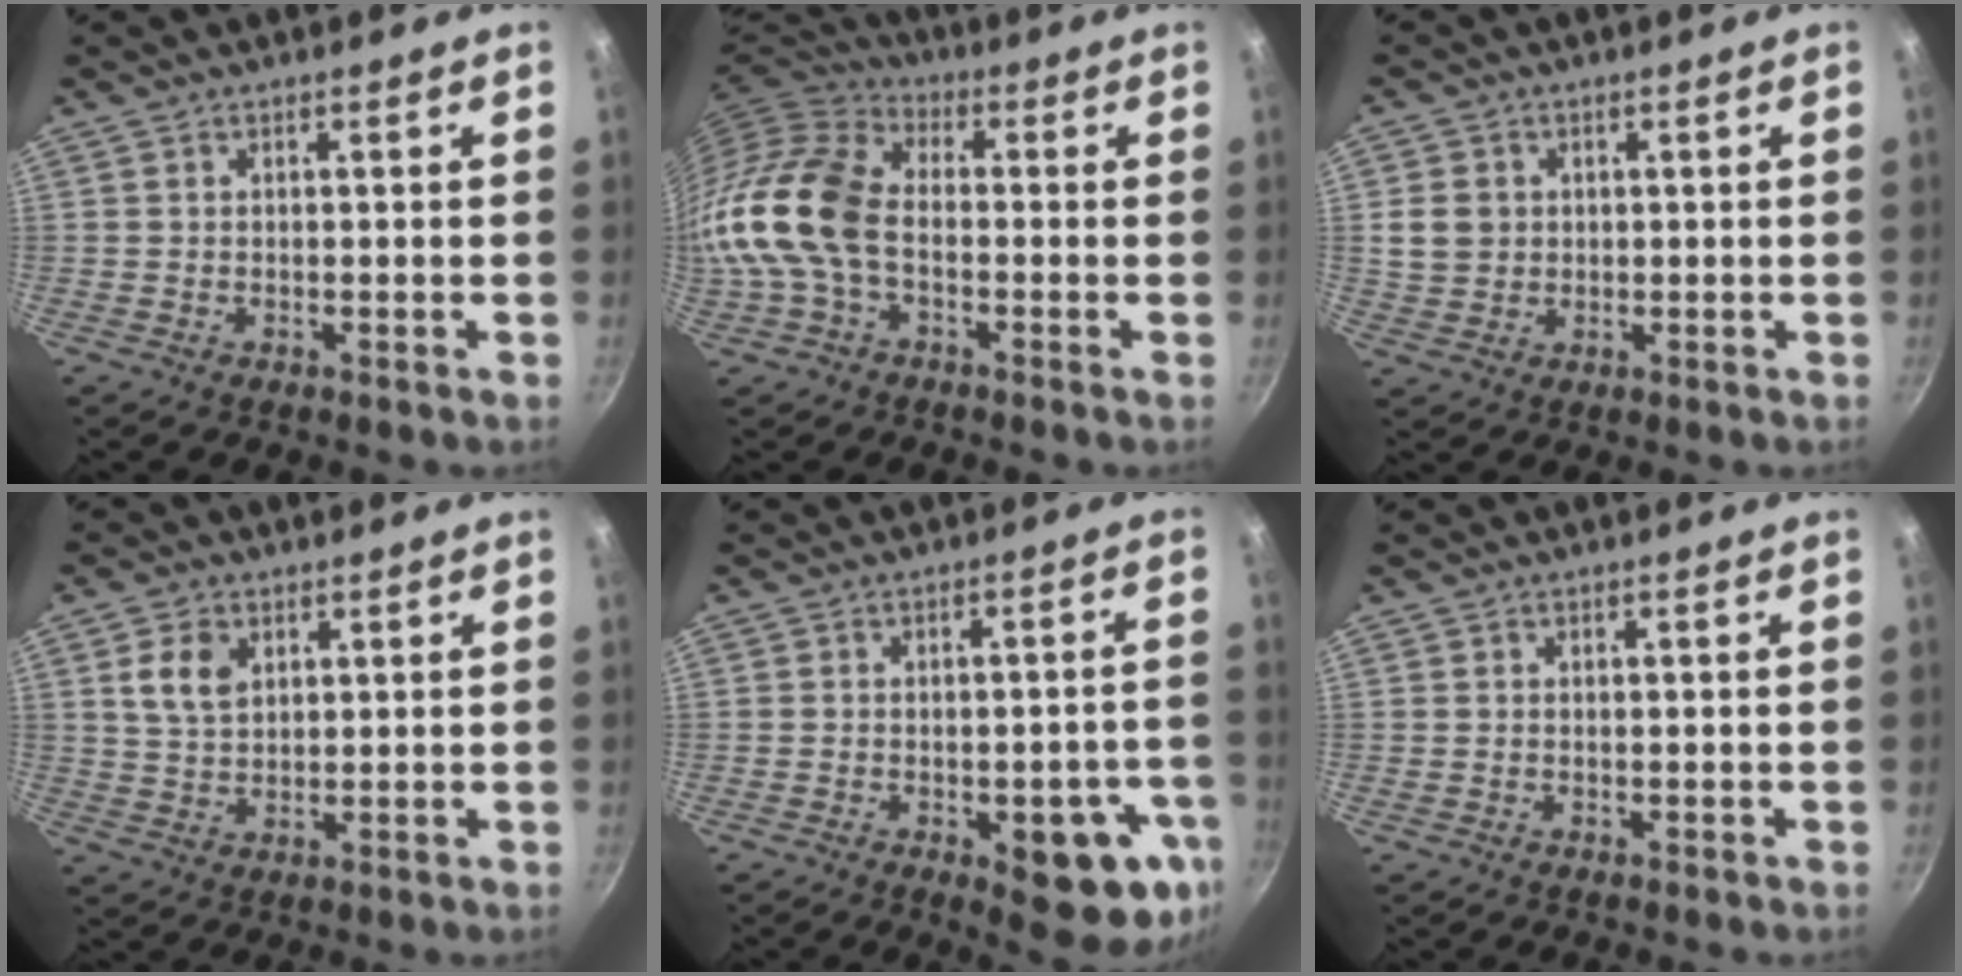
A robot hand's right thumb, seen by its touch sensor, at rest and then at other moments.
{"total": 13.1, "force": [-2.4, 8.3, 9.8], "torque": [-0.178, 0.035, -0.067]}
{"total": 5.4, "force": [0.8, 4.7, 2.5], "torque": [-0.031, 0.000, 0.017]}
{"total": 6.0, "force": [2.2, 4.0, 3.8], "torque": [-0.060, -0.006, 0.044]}
{"total": 15.7, "force": [-6.2, 6.3, 13.0], "torque": [-0.106, 0.019, -0.075]}
{"total": 0.0}